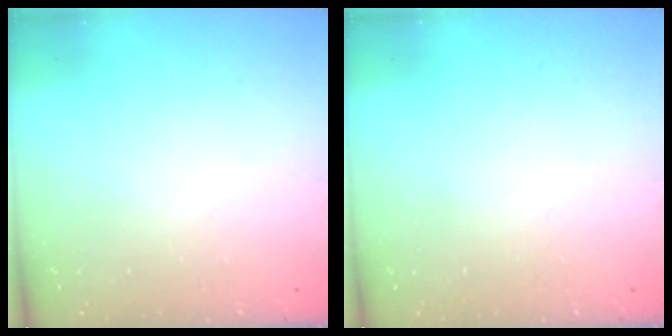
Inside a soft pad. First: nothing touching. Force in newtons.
{"total": 0.0}